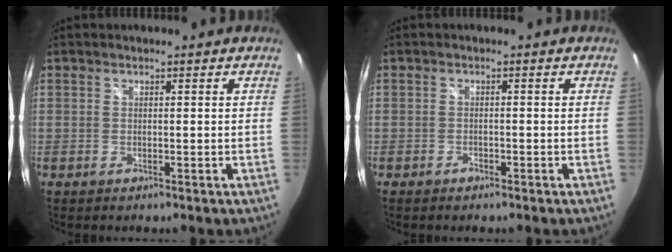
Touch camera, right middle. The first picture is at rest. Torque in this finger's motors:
{"motor_torque": [0.91, -1.23, 0.00, 0.05]}